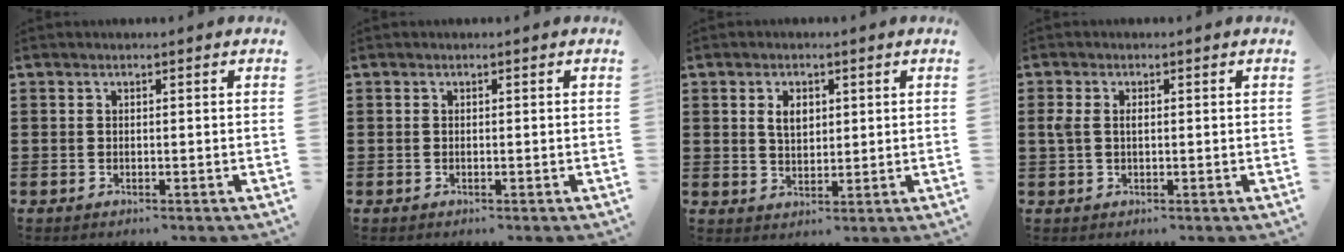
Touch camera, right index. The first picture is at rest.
{"total": 0.0}
{"total": 3.3, "force": [1.0, 2.1, 2.3], "torque": [-0.053, 0.010, 0.016]}
{"total": 2.1, "force": [0.3, 1.2, 1.7], "torque": [-0.043, 0.004, 0.001]}